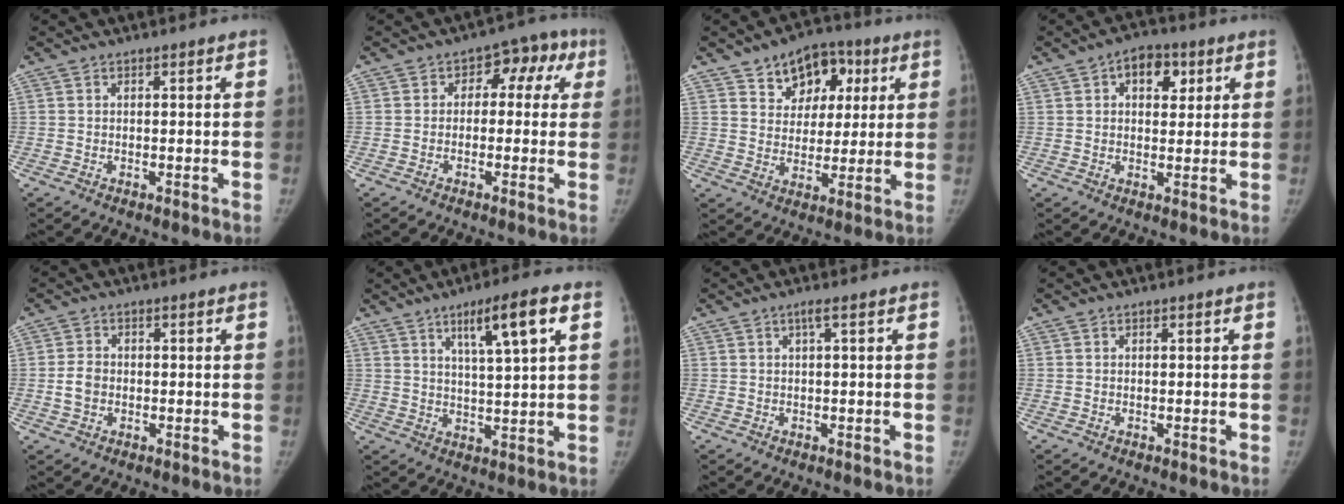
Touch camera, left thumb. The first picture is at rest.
{"total": 6.6, "force": [0.9, 5.1, 4.1], "torque": [0.004, 0.027, -0.004]}
{"total": 11.5, "force": [5.5, 8.4, 5.6], "torque": [-0.036, -0.011, 0.086]}
{"total": 6.8, "force": [2.7, 4.5, 4.4], "torque": [-0.028, -0.004, 0.033]}
{"total": 3.5, "force": [-0.6, 2.8, 2.0], "torque": [-0.035, 0.010, -0.014]}
{"total": 9.3, "force": [4.4, 0.9, 8.1], "torque": [-0.132, -0.015, 0.074]}
{"total": 0.9, "force": [0.3, 0.0, 0.9], "torque": [-0.021, 0.006, 0.005]}
{"total": 0.0}